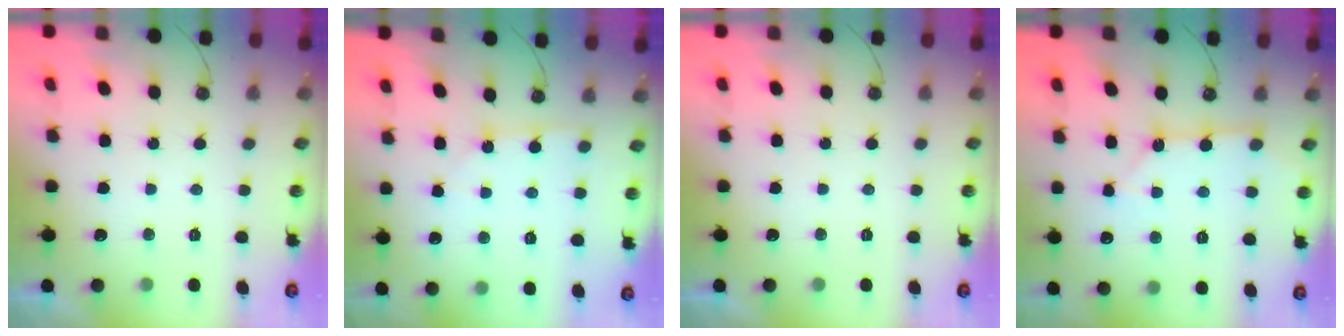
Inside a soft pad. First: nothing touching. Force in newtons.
{"total": 1.9, "press": 1.9, "slide": 0.2}
{"total": 0.0}
{"total": 4.4, "press": 4.4, "slide": 0.3}